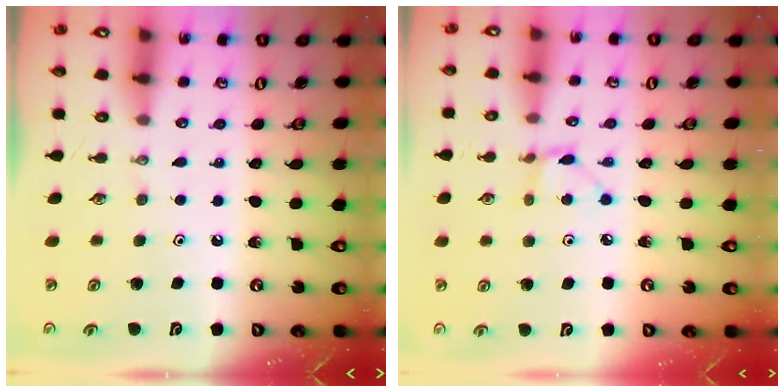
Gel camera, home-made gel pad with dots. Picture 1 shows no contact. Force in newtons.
{"total": 2.6, "press": 2.6, "slide": 0.3}